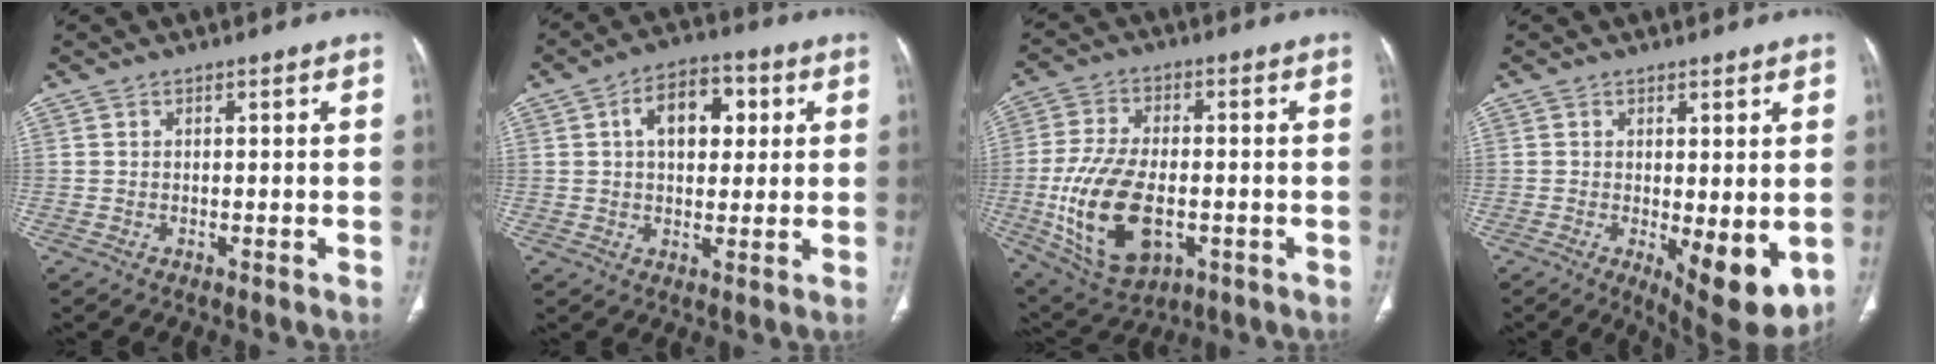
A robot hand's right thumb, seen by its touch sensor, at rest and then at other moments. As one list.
[{"total": 10.5, "force": [2.8, 6.4, 7.8], "torque": [-0.093, 0.011, 0.039]}, {"total": 17.2, "force": [-3.5, 9.6, 13.8], "torque": [-0.263, 0.001, -0.047]}, {"total": 9.5, "force": [-1.6, 3.4, 8.7], "torque": [-0.113, -0.026, -0.011]}]